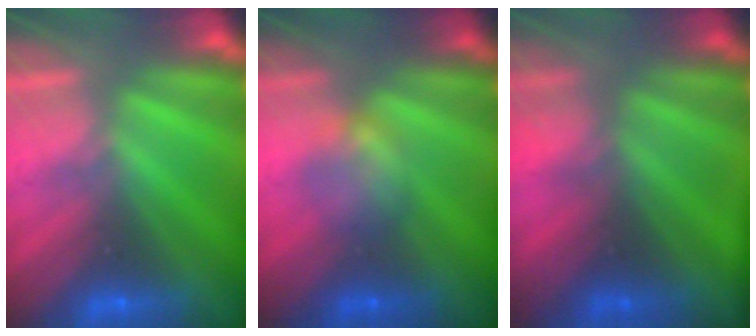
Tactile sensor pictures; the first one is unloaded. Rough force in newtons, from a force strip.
{"total": 2.3}
{"total": 6.2}